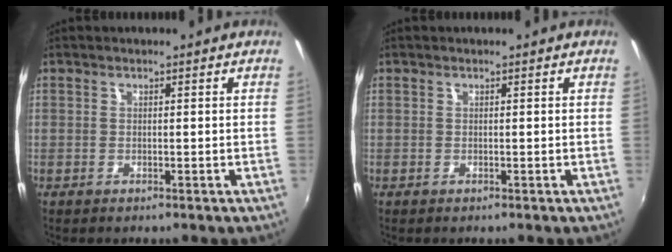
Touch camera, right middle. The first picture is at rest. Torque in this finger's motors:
{"motor_torque": [0.28, -0.24, 0.04, 0.00]}